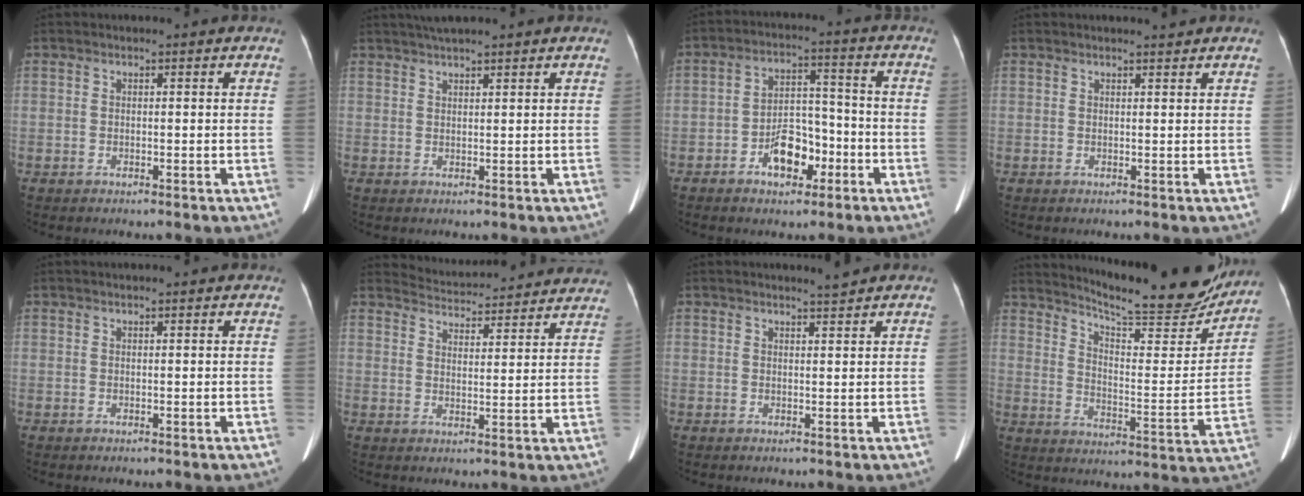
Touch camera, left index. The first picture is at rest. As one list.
[{"total": 3.5, "force": [2.9, 0.0, 1.9], "torque": [-0.034, 0.022, 0.051]}, {"total": 7.4, "force": [-3.8, 4.0, 5.0], "torque": [-0.094, 0.016, -0.062]}, {"total": 1.0, "force": [0.9, -0.2, 0.2], "torque": [-0.008, -0.006, 0.017]}, {"total": 1.1, "force": [0.9, 0.1, 0.5], "torque": [-0.008, 0.017, 0.011]}, {"total": 17.8, "force": [17.3, 2.8, 2.9], "torque": [-0.040, -0.010, 0.212]}, {"total": 1.3, "force": [1.2, -0.5, 0.2], "torque": [-0.012, -0.013, 0.022]}, {"total": 21.3, "force": [19.7, 2.1, 7.9], "torque": [-0.120, -0.056, 0.261]}]